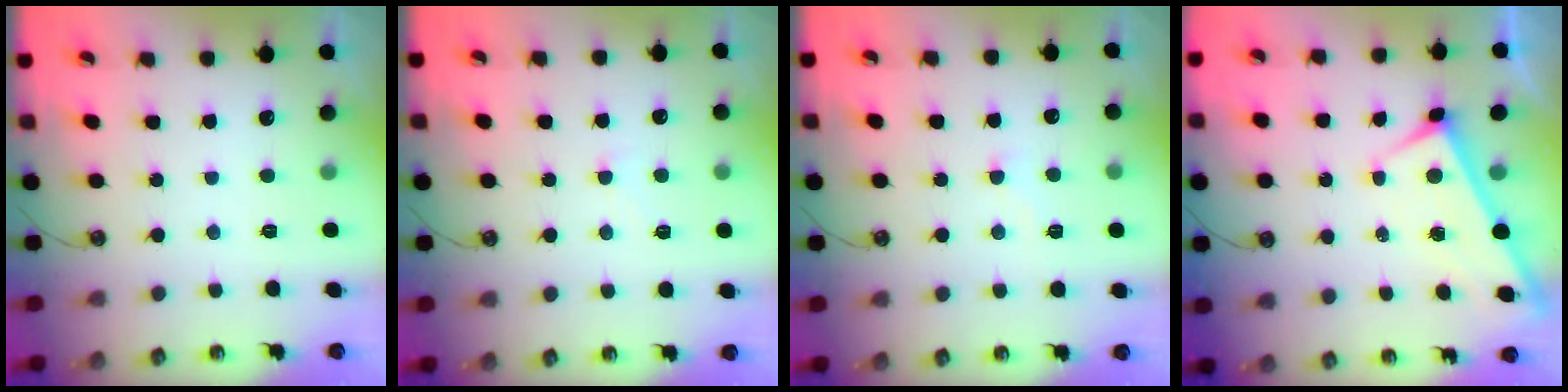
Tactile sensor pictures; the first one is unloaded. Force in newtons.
{"total": 2.1, "press": 2.1, "slide": 0.6}
{"total": 2.7, "press": 2.7, "slide": 0.5}
{"total": 1.3, "press": 1.3, "slide": 0.5}